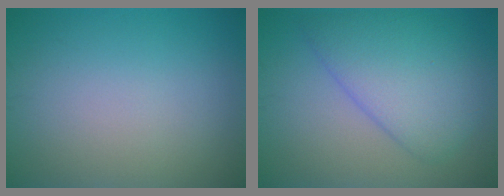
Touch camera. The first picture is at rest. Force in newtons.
{"total": 5.9, "press": 5.9, "slide": 0.4}